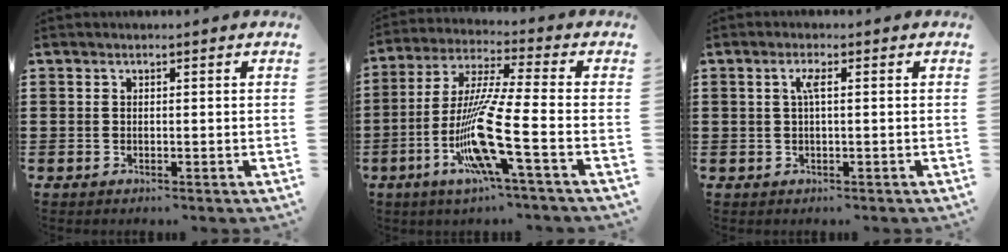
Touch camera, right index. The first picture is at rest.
{"total": 13.7, "force": [-5.0, 1.1, 12.7], "torque": [-0.273, -0.021, -0.103]}
{"total": 2.1, "force": [0.3, 0.2, 2.0], "torque": [-0.042, 0.002, 0.003]}